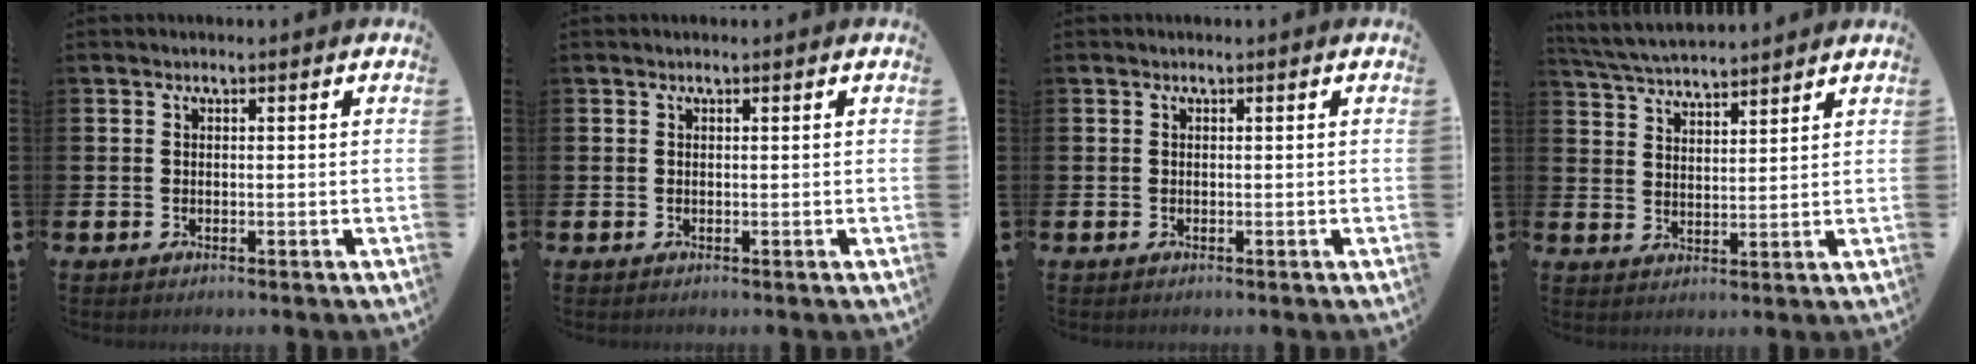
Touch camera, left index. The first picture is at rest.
{"total": 0.0}
{"total": 0.0}
{"total": 4.6, "force": [4.6, 0.2, 0.5], "torque": [-0.030, -0.025, 0.082]}